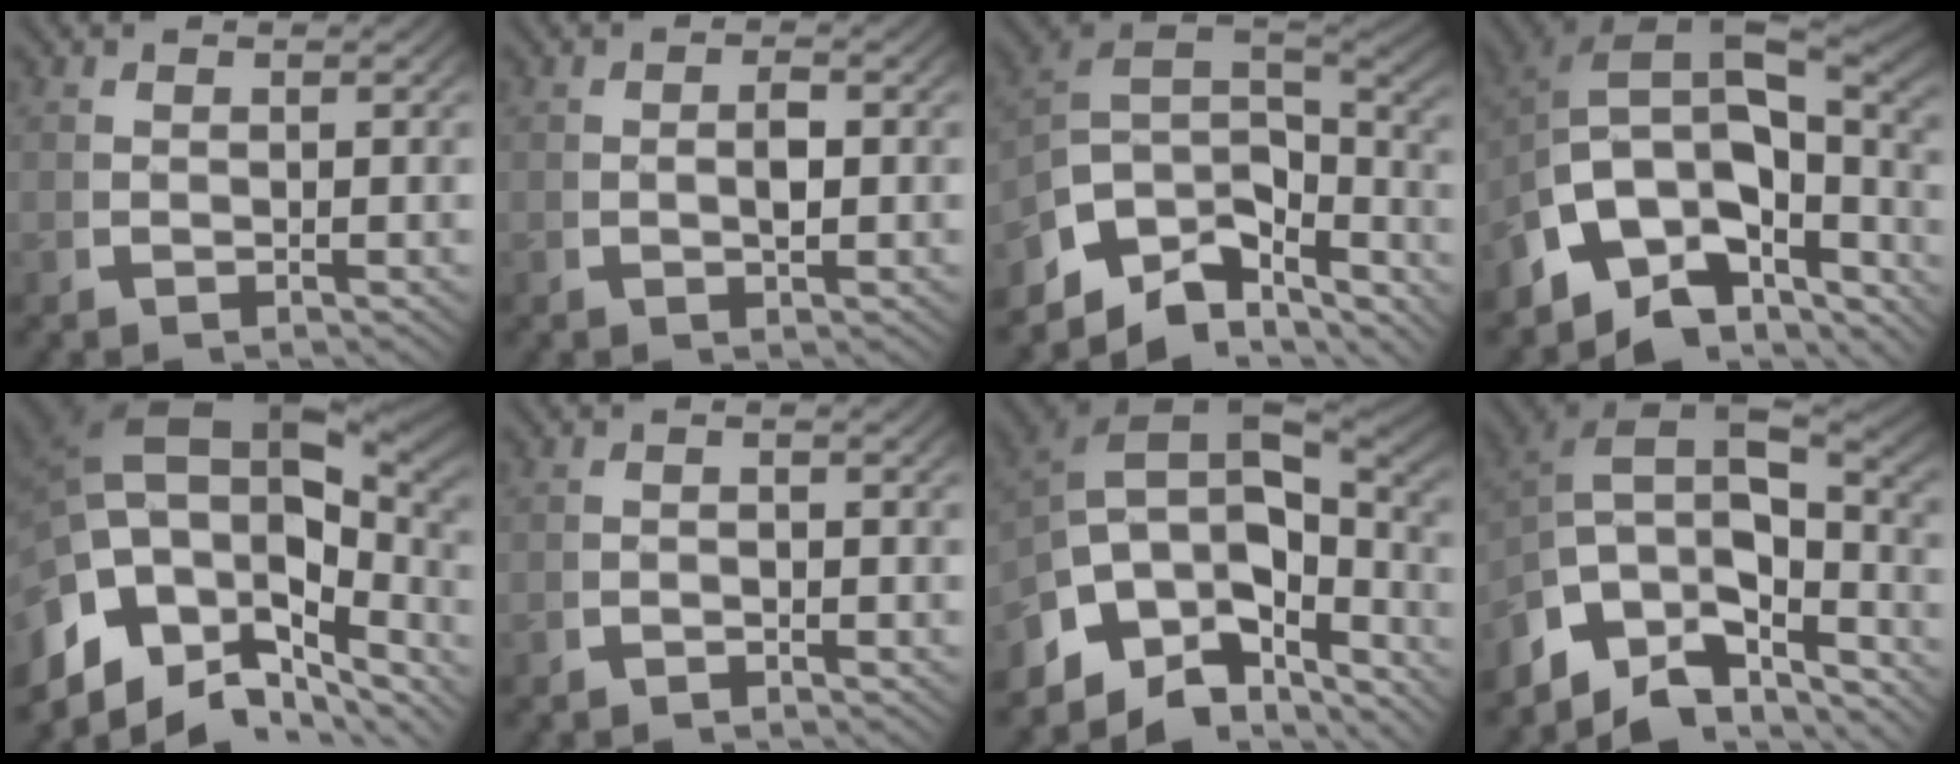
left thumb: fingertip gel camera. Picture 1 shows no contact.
{"total": 1.7, "force": [0.0, 0.9, 1.5], "torque": [-0.024, 0.001, -0.001]}
{"total": 12.9, "force": [-3.0, 8.7, 9.1], "torque": [-0.196, -0.055, -0.022]}
{"total": 16.4, "force": [-1.4, 11.3, 11.9], "torque": [-0.230, -0.036, -0.017]}
{"total": 19.8, "force": [-0.1, 13.7, 14.4], "torque": [-0.255, -0.032, 0.007]}
{"total": 1.2, "force": [-1.1, 0.2, 0.4], "torque": [-0.006, 0.000, -0.022]}
{"total": 14.6, "force": [-2.5, 9.6, 10.8], "torque": [-0.217, -0.046, -0.019]}
{"total": 14.3, "force": [-1.9, 9.9, 10.1], "torque": [-0.206, -0.049, -0.017]}